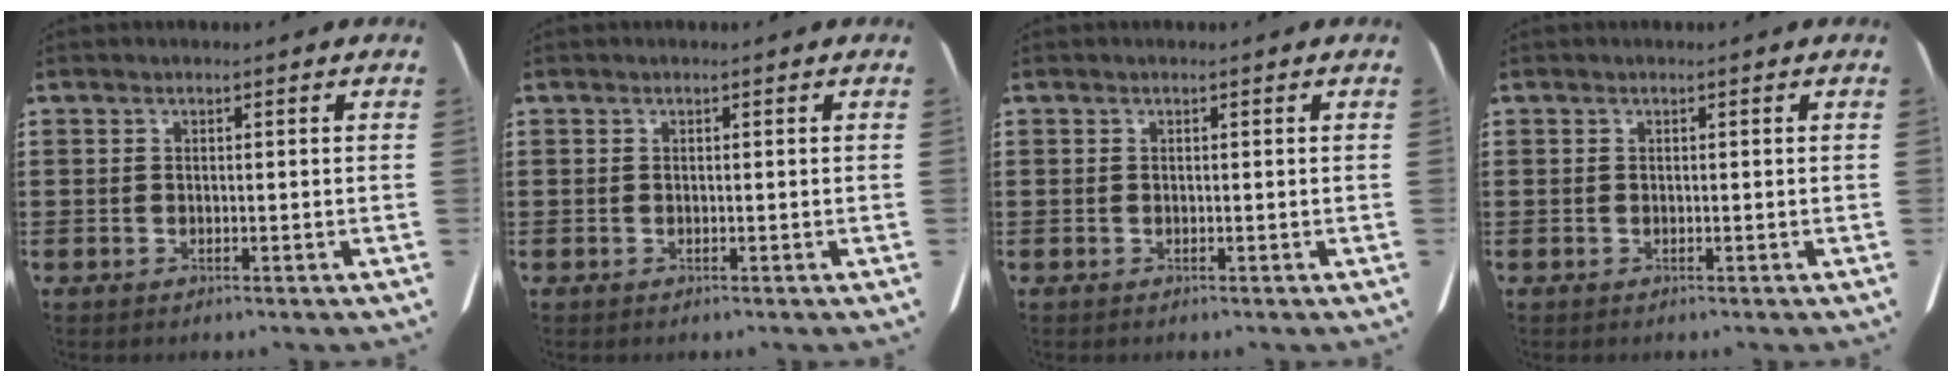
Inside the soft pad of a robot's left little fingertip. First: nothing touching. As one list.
[{"total": 0.0}, {"total": 0.0}, {"total": 0.0}]